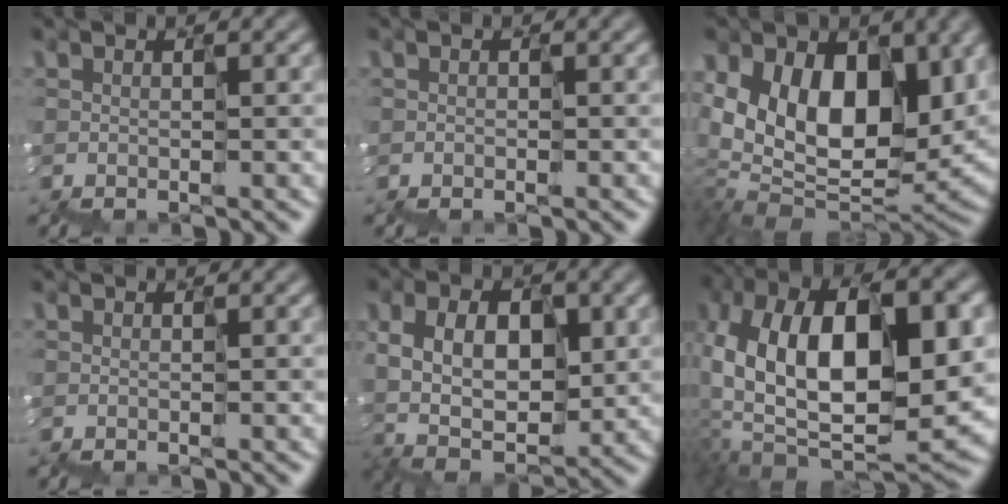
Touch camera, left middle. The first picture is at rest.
{"total": 0.9, "force": [-0.7, 0.4, 0.2], "torque": [-0.006, 0.000, -0.014]}
{"total": 7.9, "force": [2.8, 5.2, 5.2], "torque": [-0.079, -0.019, 0.055]}
{"total": 0.0}
{"total": 4.4, "force": [0.7, 3.2, 3.0], "torque": [-0.055, 0.006, 0.014]}
{"total": 12.0, "force": [0.8, 5.9, 10.5], "torque": [-0.185, 0.018, 0.009]}